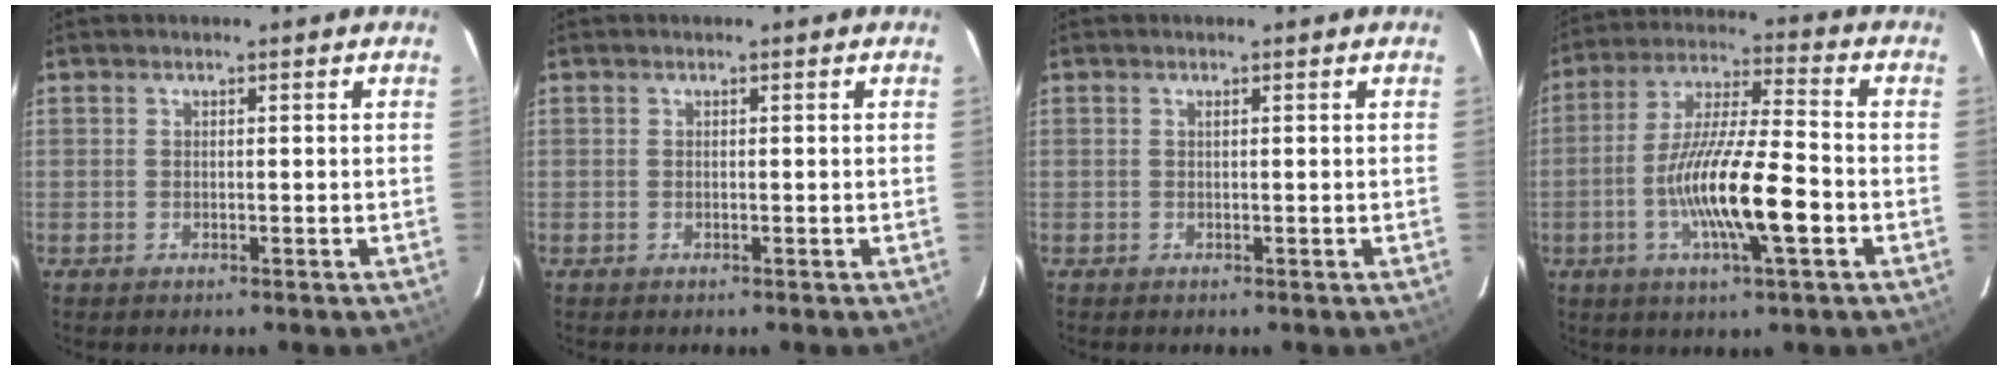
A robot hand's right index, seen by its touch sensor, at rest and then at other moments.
{"total": 0.0}
{"total": 0.0}
{"total": 15.2, "force": [-4.7, 2.2, 14.3], "torque": [-0.273, -0.007, -0.087]}